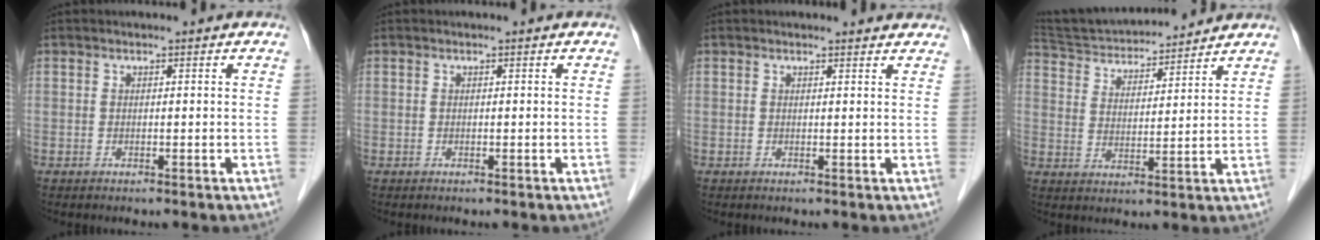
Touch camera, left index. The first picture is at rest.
{"total": 0.0}
{"total": 3.2, "force": [3.1, 0.7, 0.4], "torque": [-0.004, 0.000, 0.023]}
{"total": 14.9, "force": [14.0, 2.6, 4.5], "torque": [-0.082, 0.029, 0.236]}